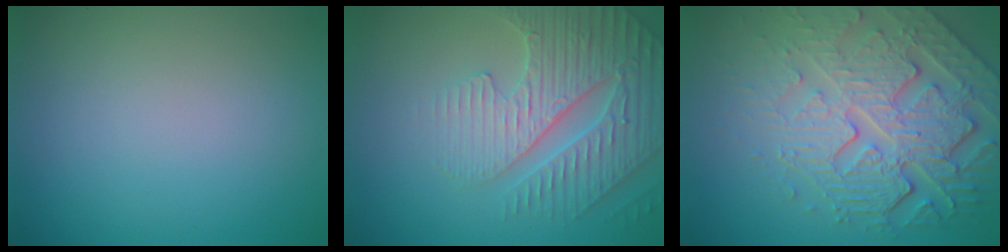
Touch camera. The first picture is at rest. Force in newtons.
{"total": 4.7, "press": 4.6, "slide": 1.1}
{"total": 6.9, "press": 5.5, "slide": 4.2}